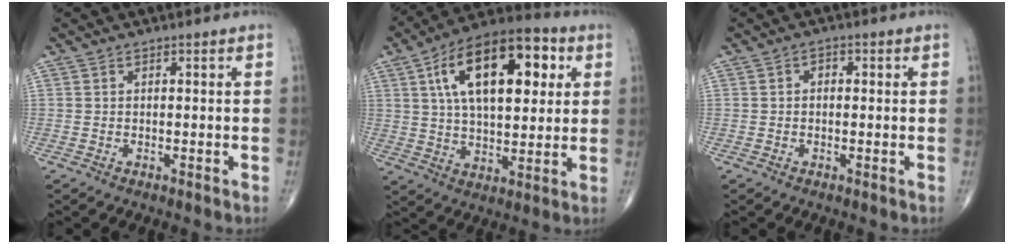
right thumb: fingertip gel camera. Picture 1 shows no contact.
{"total": 21.5, "force": [6.6, 10.7, 17.5], "torque": [-0.258, 0.006, 0.098]}
{"total": 1.5, "force": [0.2, 1.0, 1.0], "torque": [-0.009, 0.008, -0.001]}